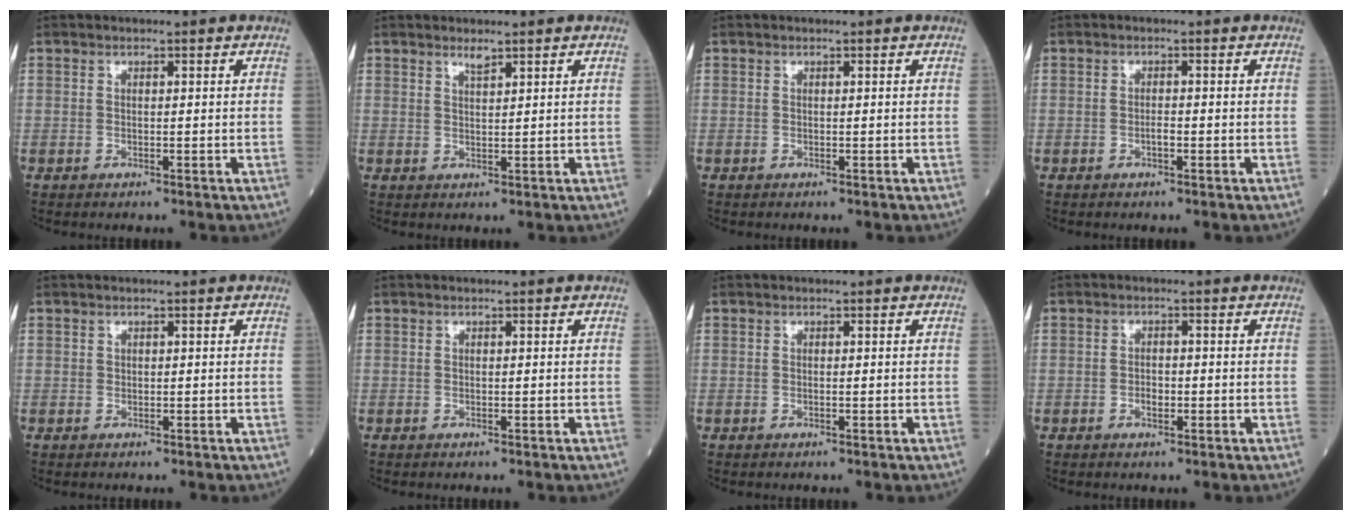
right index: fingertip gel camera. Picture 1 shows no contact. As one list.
[{"total": 1.4, "force": [1.2, 0.1, 0.7], "torque": [-0.015, -0.003, 0.023]}, {"total": 0.0}, {"total": 1.1, "force": [-0.5, 0.2, 0.9], "torque": [-0.017, 0.002, -0.011]}, {"total": 0.0}, {"total": 0.0}, {"total": 0.0}, {"total": 1.7, "force": [-0.7, 0.8, 1.3], "torque": [-0.022, 0.003, -0.012]}]